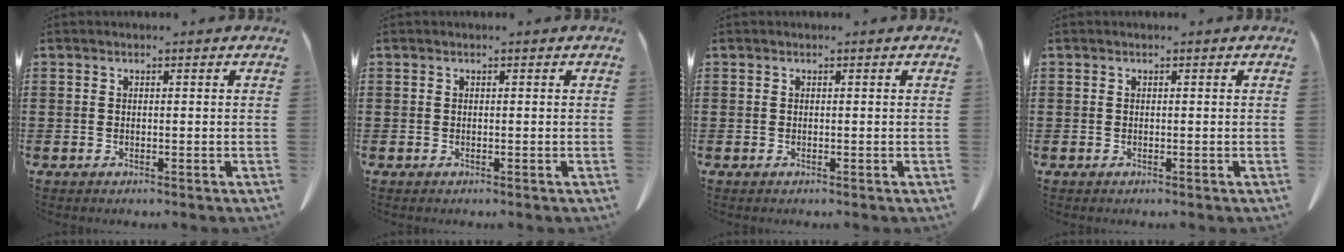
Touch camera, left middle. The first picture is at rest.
{"total": 0.0}
{"total": 0.0}
{"total": 0.0}